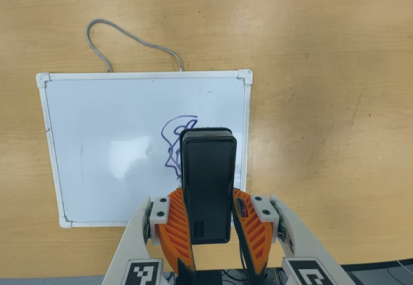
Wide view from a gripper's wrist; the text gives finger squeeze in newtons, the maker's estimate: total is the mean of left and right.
{"total": 7.3, "left": 6.1, "right": 8.4}